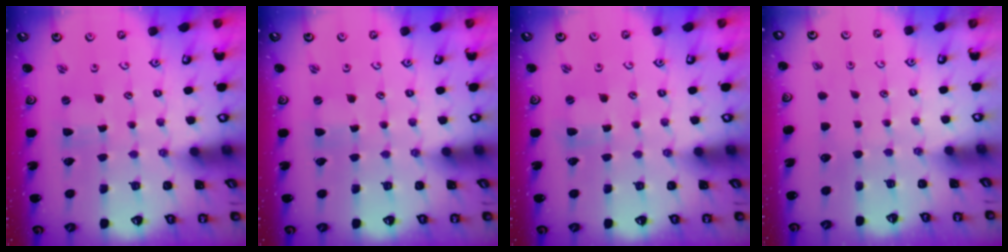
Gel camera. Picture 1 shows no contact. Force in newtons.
{"total": 0.0}
{"total": 1.2, "press": 1.2, "slide": 0.2}
{"total": 0.0}